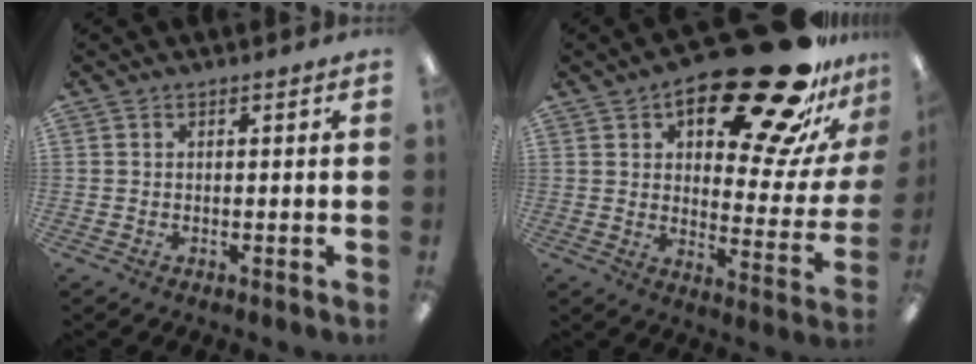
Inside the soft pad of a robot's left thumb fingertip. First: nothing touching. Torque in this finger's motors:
{"motor_torque": [0.30, 0.70, 1.53, -1.24, 0.18]}